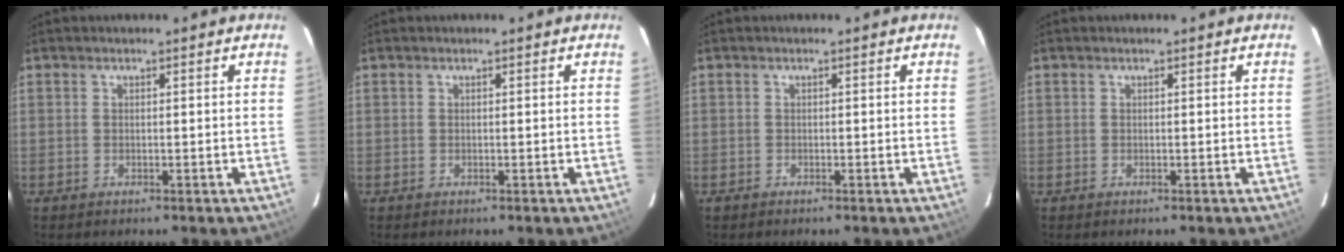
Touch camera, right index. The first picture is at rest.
{"total": 0.0}
{"total": 0.7, "force": [-0.5, 0.5, -0.1], "torque": [-0.001, 0.003, -0.009]}
{"total": 0.0}